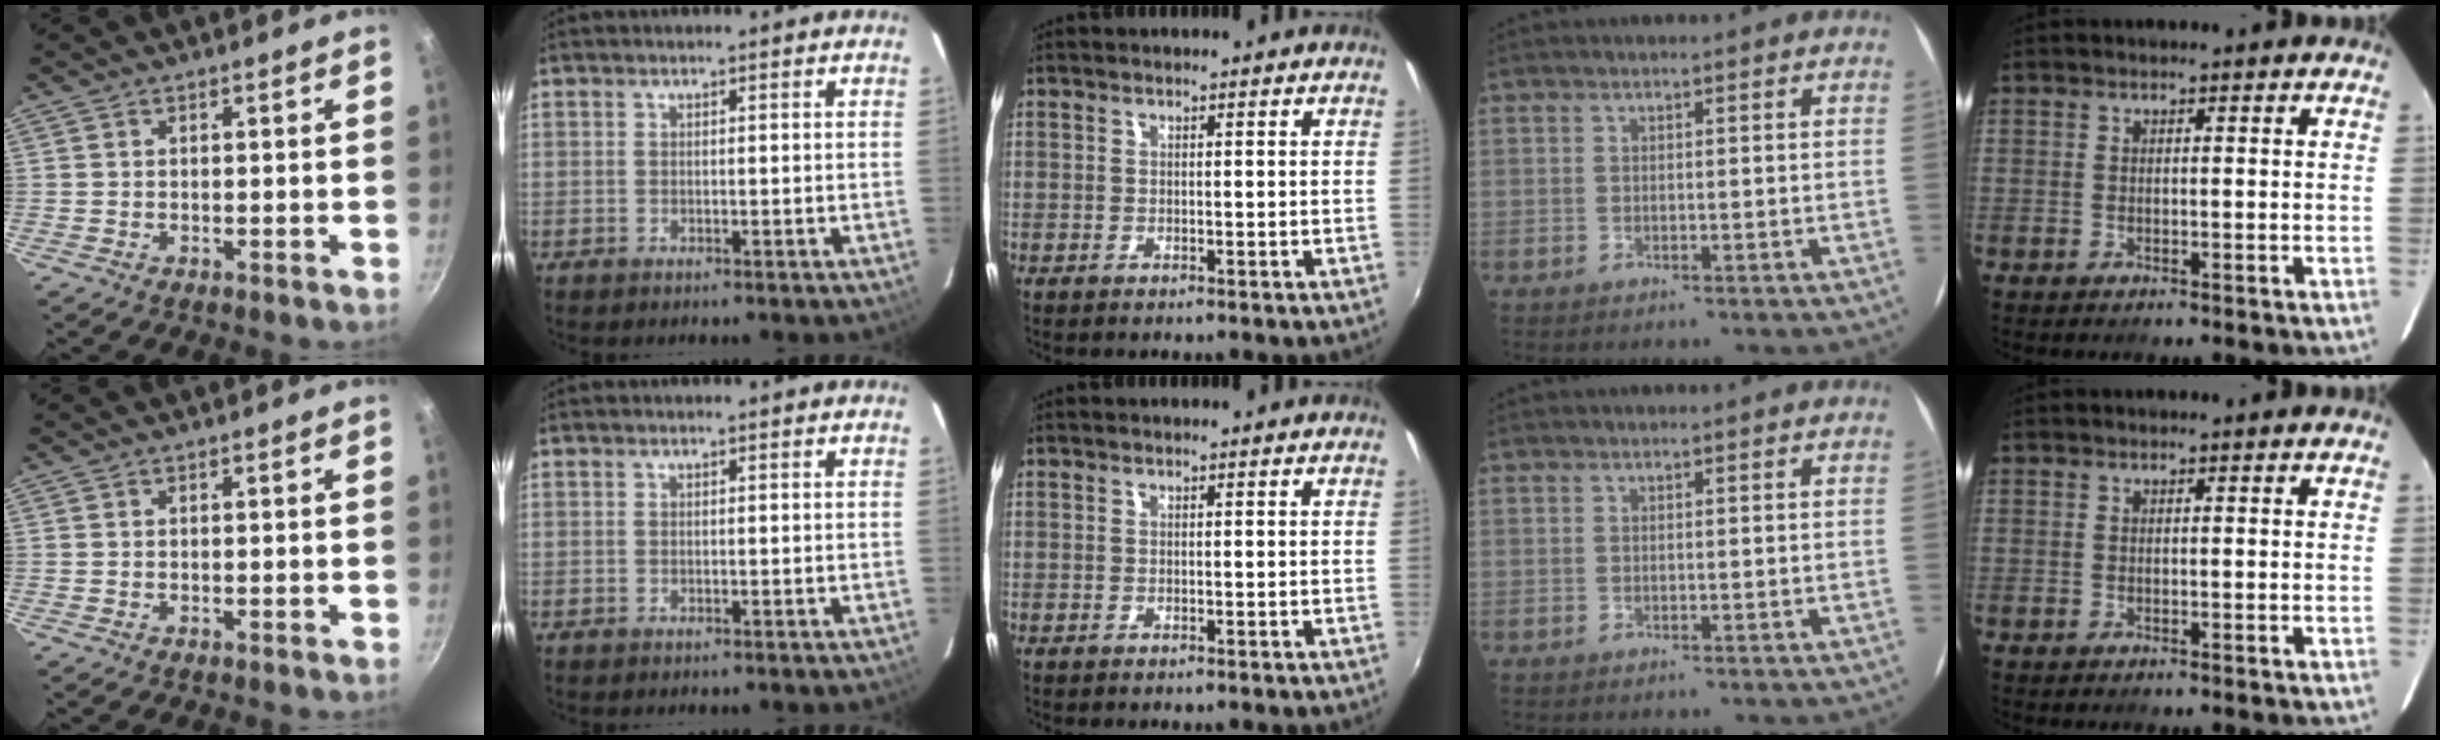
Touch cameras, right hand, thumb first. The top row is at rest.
{}